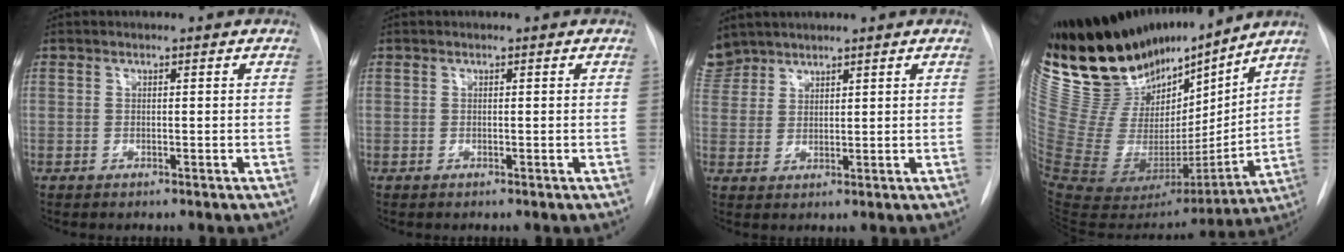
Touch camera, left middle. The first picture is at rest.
{"total": 0.0}
{"total": 5.1, "force": [4.6, 2.2, -0.4], "torque": [0.010, 0.005, 0.100]}
{"total": 26.6, "force": [22.8, 6.9, 11.8], "torque": [-0.195, -0.025, 0.401]}